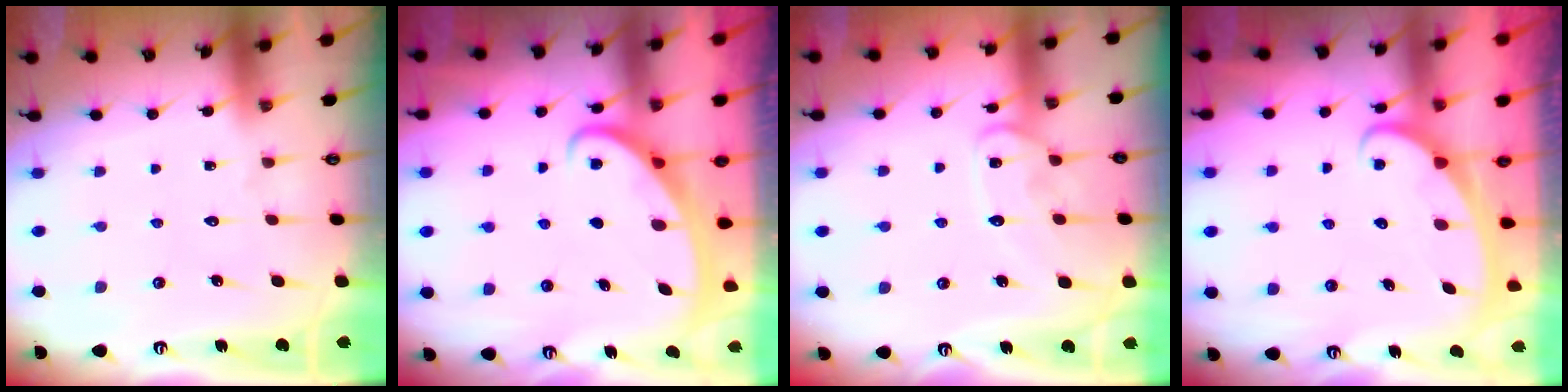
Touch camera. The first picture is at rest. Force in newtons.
{"total": 2.7, "press": 2.6, "slide": 0.3}
{"total": 11.7, "press": 11.7, "slide": 1.0}
{"total": 2.3, "press": 2.3, "slide": 0.4}